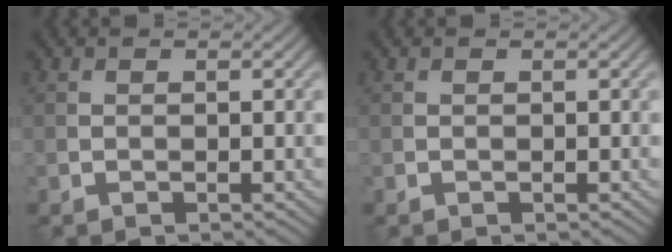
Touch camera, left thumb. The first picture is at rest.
{"total": 0.0}